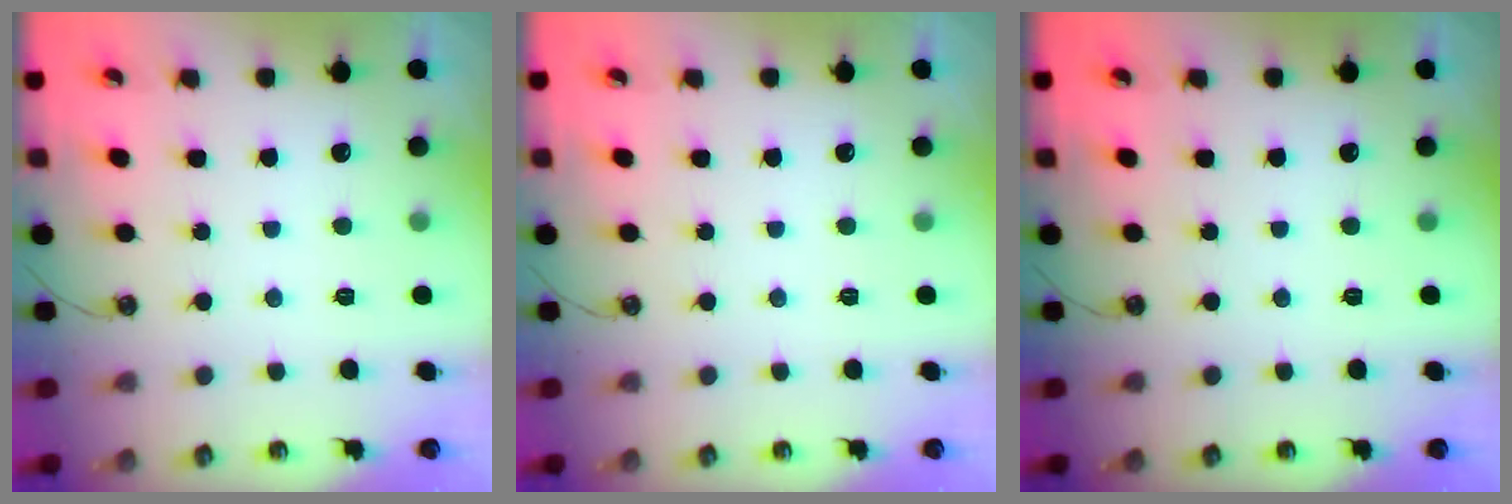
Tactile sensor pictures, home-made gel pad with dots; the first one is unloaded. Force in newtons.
{"total": 0.0}
{"total": 0.0}